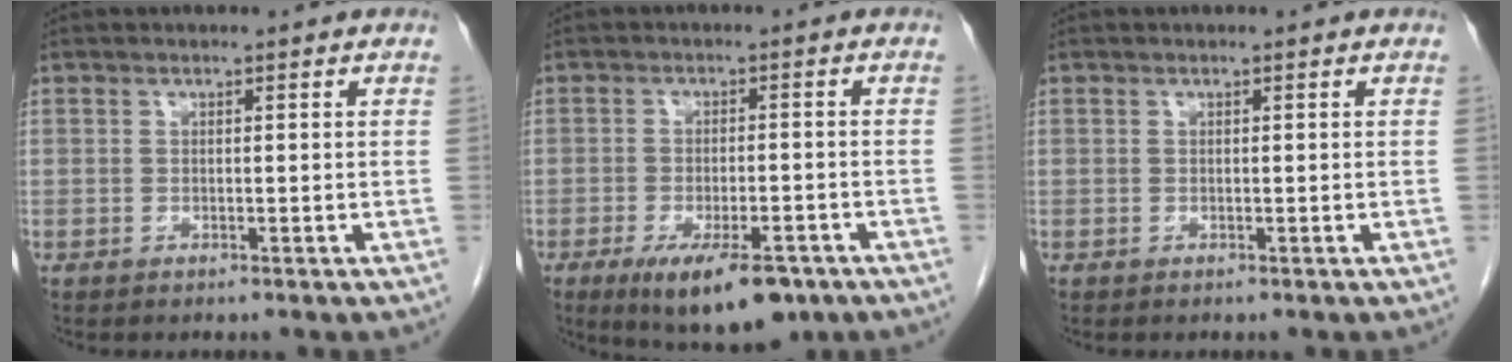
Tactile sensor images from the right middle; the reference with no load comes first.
{"total": 11.4, "force": [-7.2, 3.9, 7.9], "torque": [-0.123, -0.013, -0.104]}
{"total": 0.0}